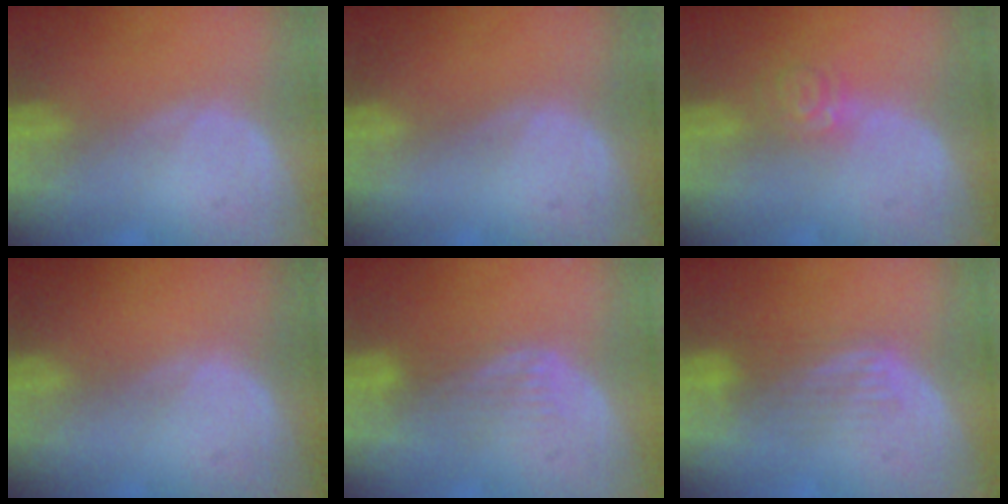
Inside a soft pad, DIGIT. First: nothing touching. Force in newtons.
{"total": 0.0}
{"total": 3.6, "press": 3.4, "slide": 1.2}
{"total": 0.0}
{"total": 4.4, "press": 3.7, "slide": 2.4}
{"total": 4.1, "press": 4.1, "slide": 0.1}